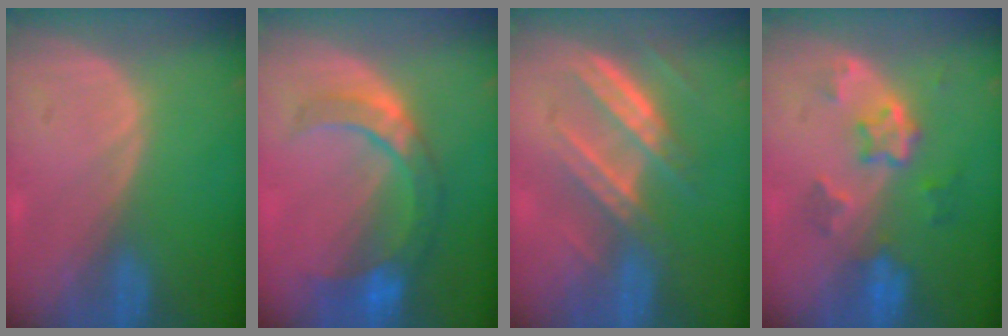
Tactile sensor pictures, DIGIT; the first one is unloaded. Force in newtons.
{"total": 8.5, "press": 7.7, "slide": 3.4}
{"total": 7.9, "press": 7.0, "slide": 3.6}
{"total": 6.1, "press": 5.5, "slide": 2.7}